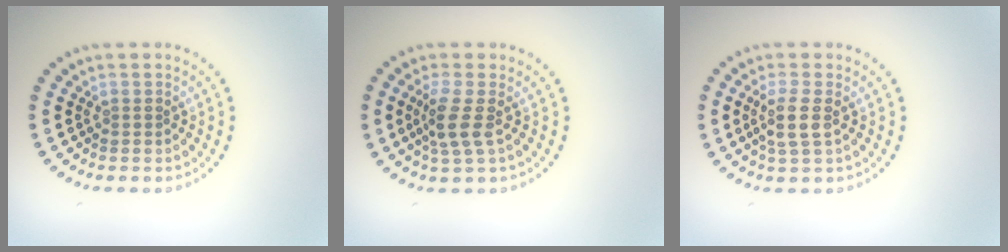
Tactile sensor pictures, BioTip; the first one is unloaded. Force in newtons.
{"total": 2.7, "press": 2.1, "slide": 1.7}
{"total": 2.4, "press": 2.0, "slide": 1.2}